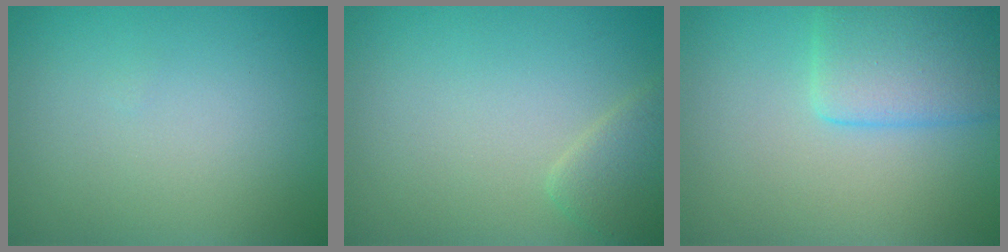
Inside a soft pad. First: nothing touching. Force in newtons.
{"total": 2.3, "press": 2.3, "slide": 0.2}
{"total": 4.4, "press": 4.4, "slide": 0.2}